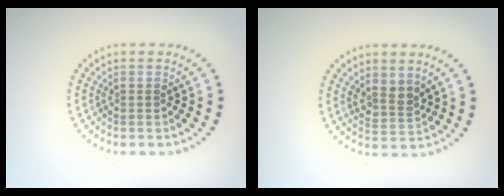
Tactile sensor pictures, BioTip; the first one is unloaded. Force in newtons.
{"total": 2.2, "press": 1.8, "slide": 1.2}